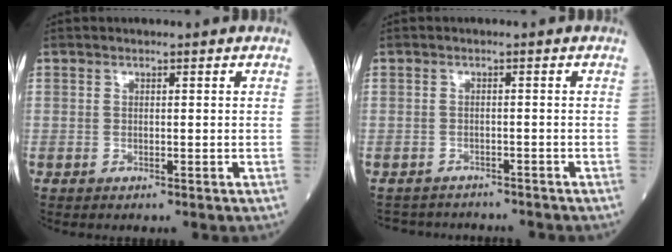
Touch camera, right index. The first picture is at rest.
{"total": 5.1, "force": [-4.8, 1.7, -0.1], "torque": [0.010, 0.004, -0.066]}